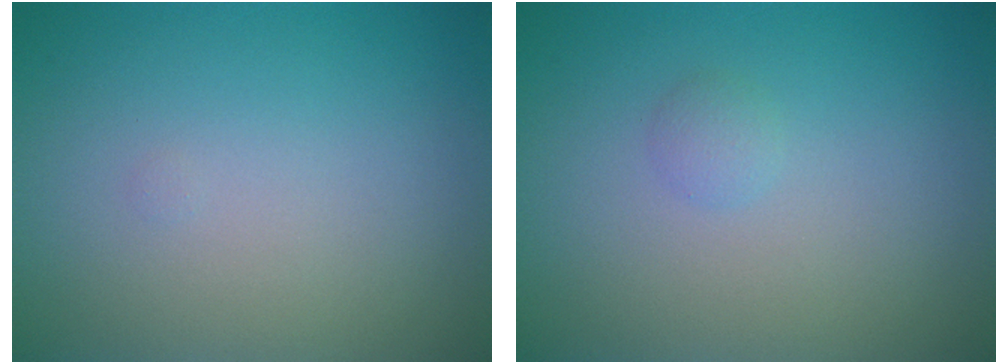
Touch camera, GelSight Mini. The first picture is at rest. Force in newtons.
{"total": 0.8, "press": 0.8, "slide": 0.0}